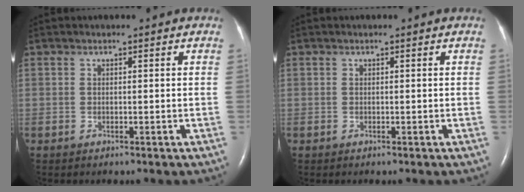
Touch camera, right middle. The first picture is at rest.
{"total": 0.0}